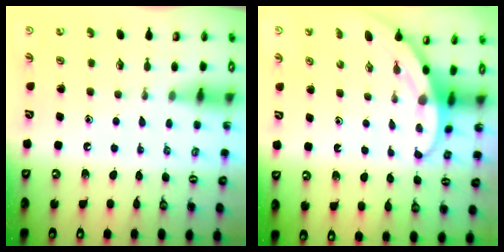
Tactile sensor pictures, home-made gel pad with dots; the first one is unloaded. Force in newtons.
{"total": 3.2, "press": 3.2, "slide": 0.2}